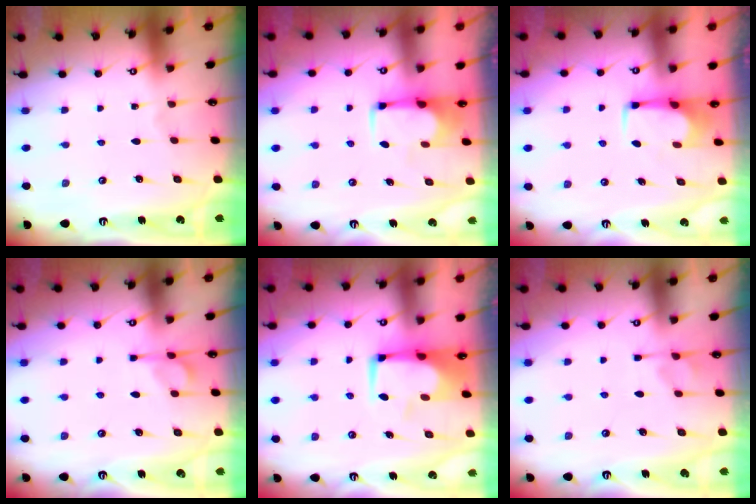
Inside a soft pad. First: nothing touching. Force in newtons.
{"total": 1.8, "press": 1.7, "slide": 0.6}
{"total": 2.6, "press": 2.6, "slide": 0.4}
{"total": 4.5, "press": 4.4, "slide": 0.8}
{"total": 0.0}
{"total": 0.9, "press": 0.1, "slide": 0.9}